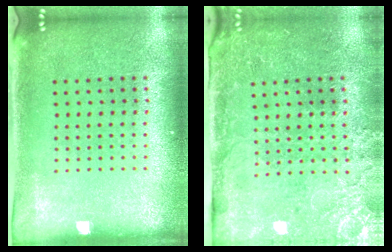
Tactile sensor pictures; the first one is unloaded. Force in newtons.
{"total": 3.4, "press": 3.4, "slide": 0.6}